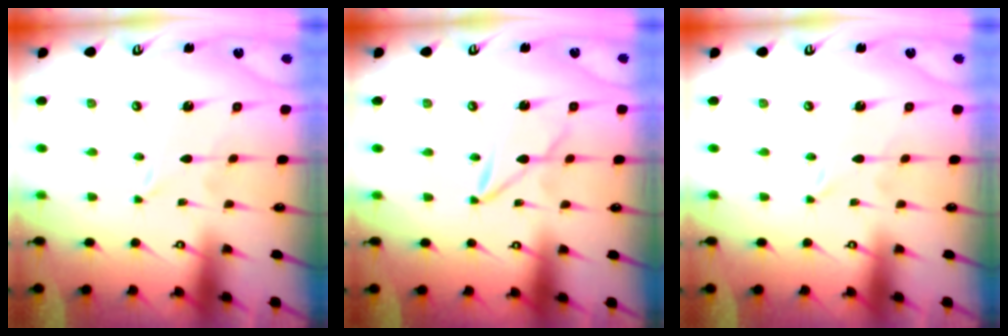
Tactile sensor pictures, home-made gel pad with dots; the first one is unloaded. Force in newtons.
{"total": 2.5, "press": 2.5, "slide": 0.3}
{"total": 0.0}